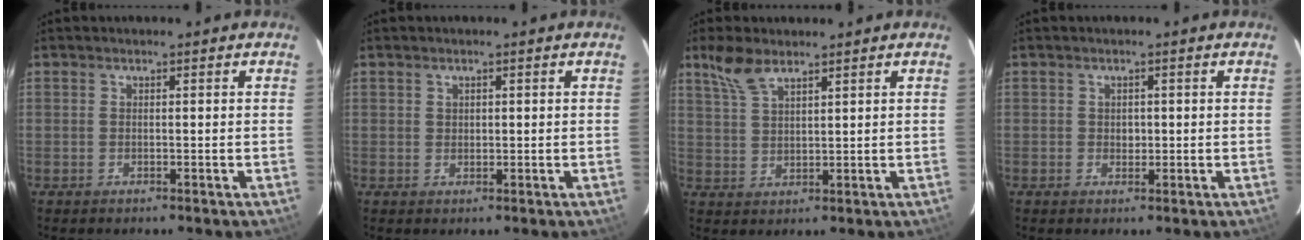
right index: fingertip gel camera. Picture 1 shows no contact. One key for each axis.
{"total": 1.1, "fx": 0.4, "fy": 1.0, "fz": 0.3, "tx": -0.003, "ty": 0.004, "tz": 0.008}
{"total": 5.6, "fx": 4.1, "fy": 2.1, "fz": 3.1, "tx": -0.066, "ty": 0.009, "tz": 0.086}
{"total": 1.3, "fx": 0.0, "fy": 1.2, "fz": 0.5, "tx": -0.005, "ty": 0.002, "tz": 0.001}